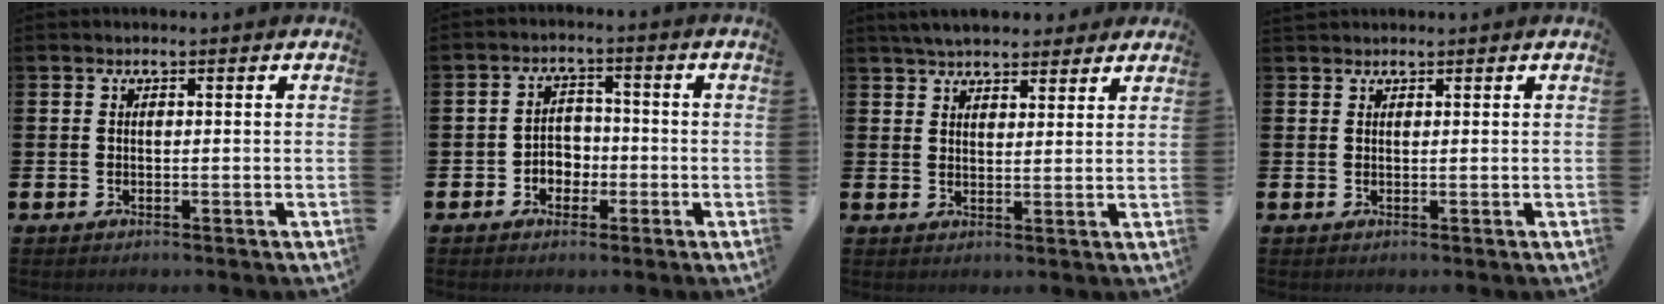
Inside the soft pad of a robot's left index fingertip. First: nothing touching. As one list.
[{"total": 3.2, "force": [-1.5, 2.5, 1.1], "torque": [-0.028, 0.007, -0.036]}, {"total": 5.1, "force": [4.8, 1.4, 0.8], "torque": [-0.027, -0.015, 0.088]}, {"total": 1.1, "force": [1.0, 0.3, -0.1], "torque": [0.011, -0.001, 0.017]}]